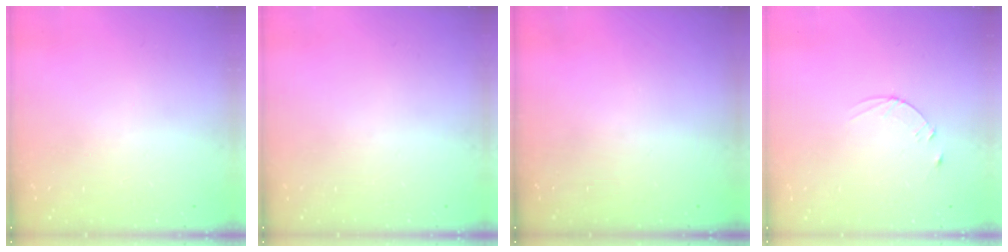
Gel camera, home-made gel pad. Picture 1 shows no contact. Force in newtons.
{"total": 0.0}
{"total": 0.0}
{"total": 3.6, "press": 3.6, "slide": 0.5}